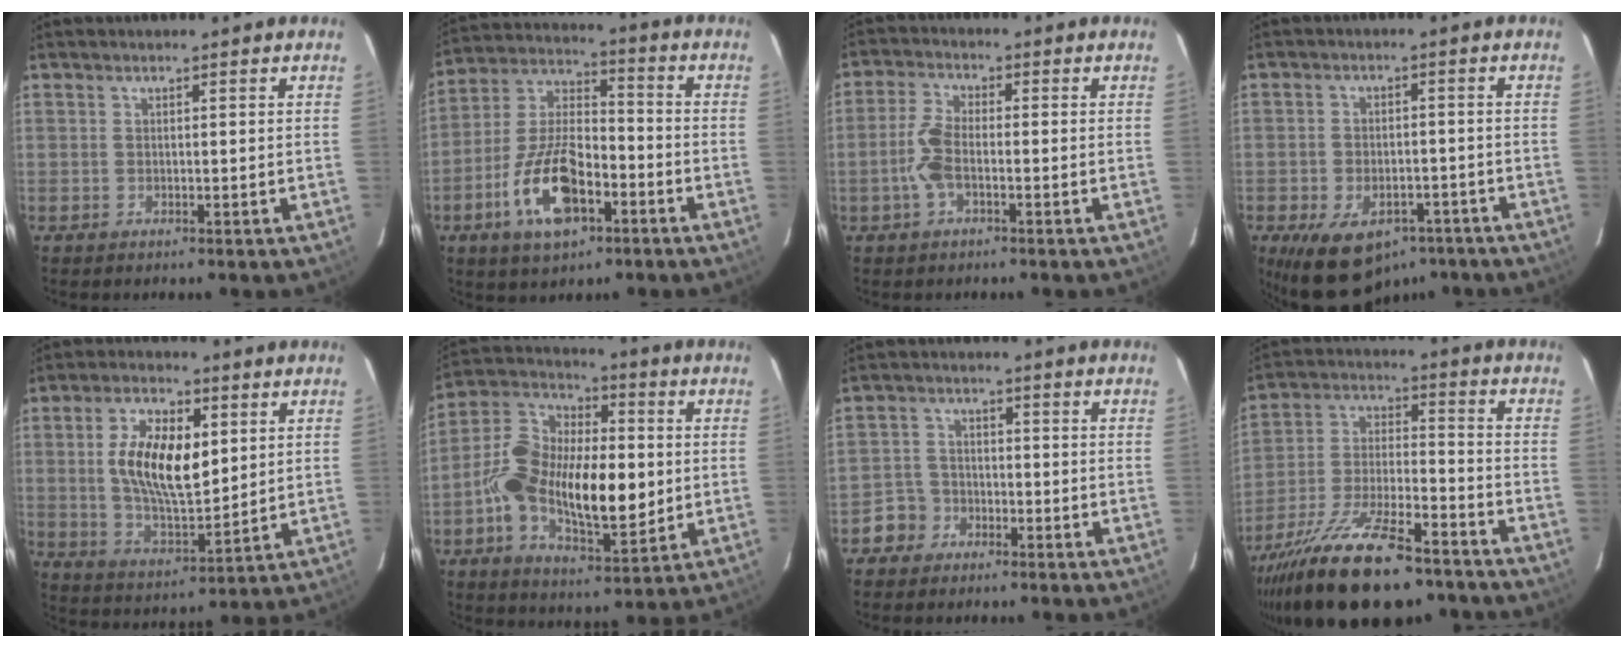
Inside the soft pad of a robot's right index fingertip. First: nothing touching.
{"total": 15.6, "force": [-6.7, 7.4, 11.9], "torque": [-0.244, 0.008, -0.118]}
{"total": 5.5, "force": [-1.7, 2.3, 4.6], "torque": [-0.107, 0.007, -0.037]}
{"total": 14.9, "force": [-9.2, 8.6, 7.9], "torque": [-0.168, -0.005, -0.127]}
{"total": 13.4, "force": [2.8, 6.3, 11.6], "torque": [-0.215, 0.005, 0.059]}
{"total": 19.9, "force": [-2.4, 10.0, 17.1], "torque": [-0.319, 0.010, -0.040]}
{"total": 4.7, "force": [-2.9, 3.7, 0.2], "torque": [-0.010, 0.021, -0.059]}
{"total": 25.0, "force": [-18.1, 8.1, 15.3], "torque": [-0.293, -0.038, -0.288]}